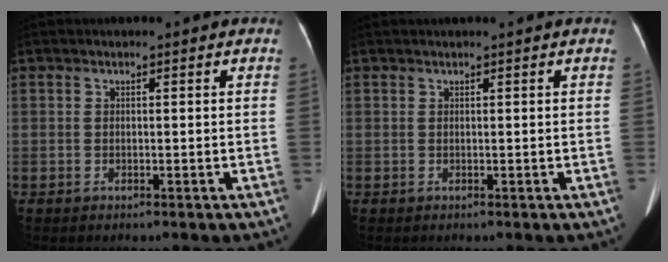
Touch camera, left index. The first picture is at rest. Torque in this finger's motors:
{"motor_torque": [0.89, -1.25, 0.03, 0.05]}